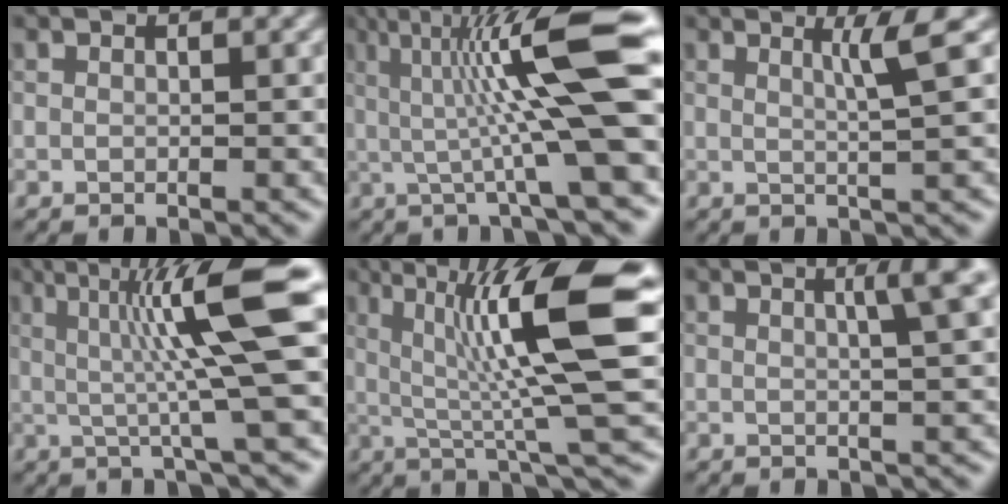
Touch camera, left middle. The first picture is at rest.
{"total": 12.3, "force": [1.4, 1.9, 12.1], "torque": [-0.180, 0.020, 0.022]}
{"total": 2.8, "force": [1.1, 0.2, 2.6], "torque": [-0.043, 0.003, 0.016]}
{"total": 10.3, "force": [1.7, 1.2, 10.1], "torque": [-0.148, 0.009, 0.028]}
{"total": 12.9, "force": [2.7, 2.1, 12.5], "torque": [-0.200, 0.016, 0.044]}
{"total": 3.7, "force": [1.4, 0.7, 3.4], "torque": [-0.043, 0.009, 0.018]}